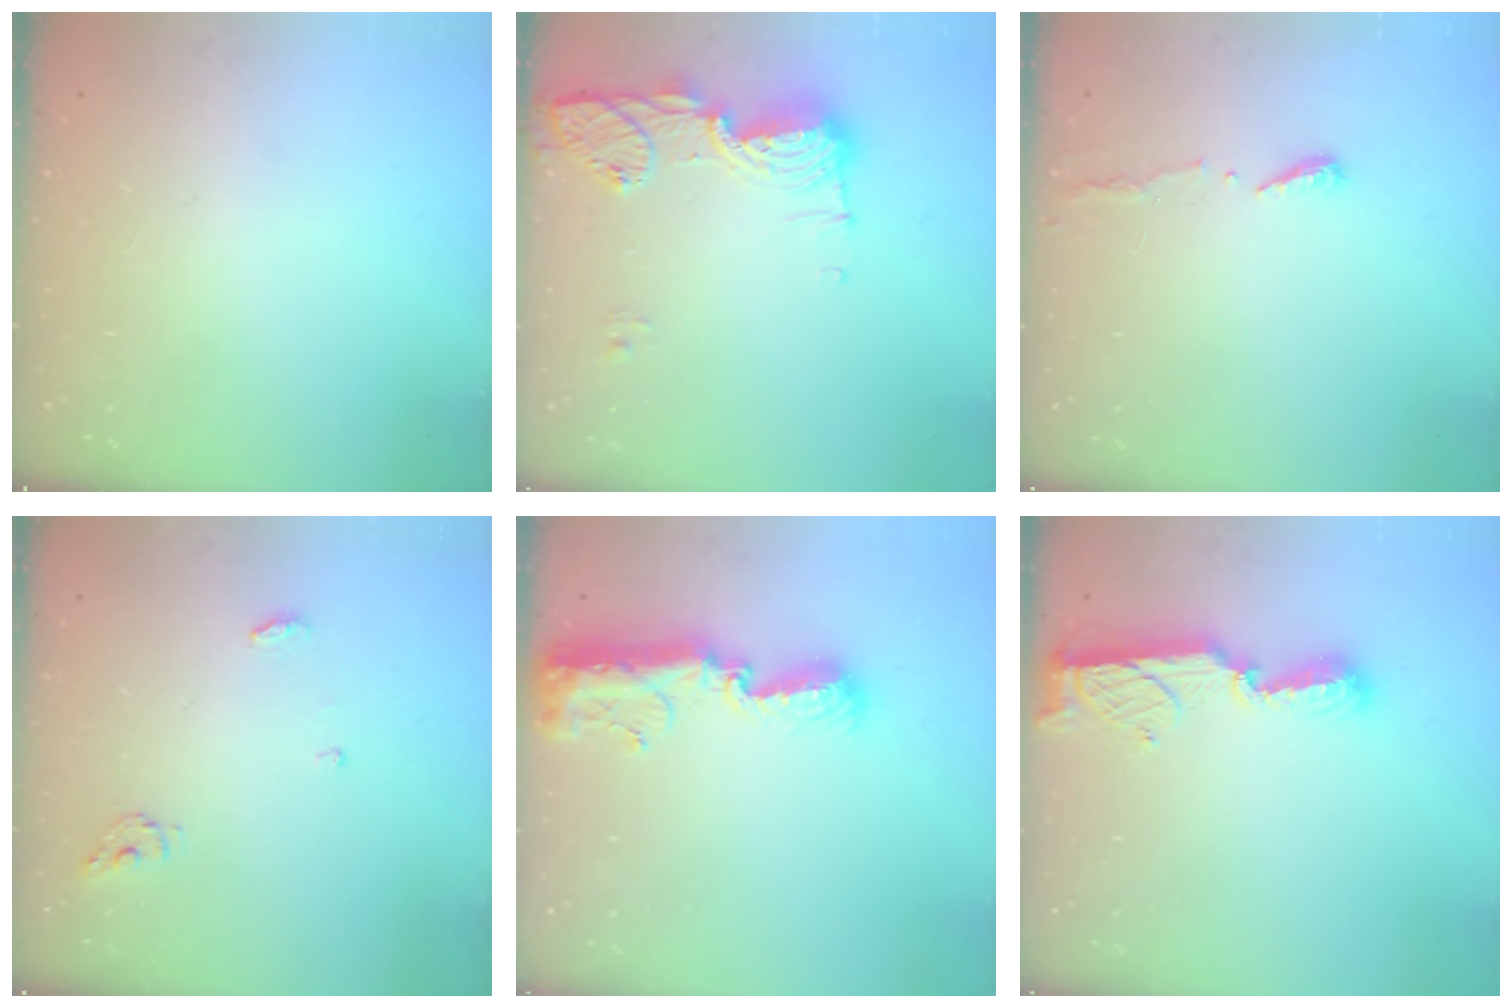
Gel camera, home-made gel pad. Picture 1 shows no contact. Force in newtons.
{"total": 16.1, "press": 15.2, "slide": 5.3}
{"total": 3.5, "press": 3.4, "slide": 0.3}
{"total": 4.4, "press": 4.4, "slide": 0.3}
{"total": 12.1, "press": 12.0, "slide": 0.9}
{"total": 8.5, "press": 8.4, "slide": 0.2}